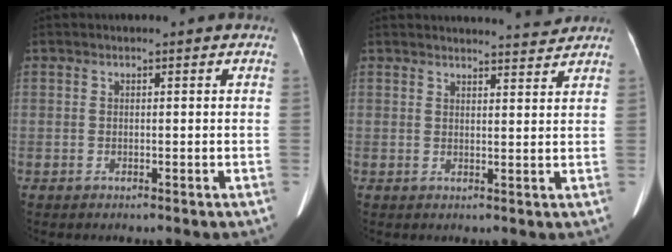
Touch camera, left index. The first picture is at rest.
{"total": 5.7, "force": [5.7, -0.2, 0.6], "torque": [-0.009, 0.001, 0.065]}